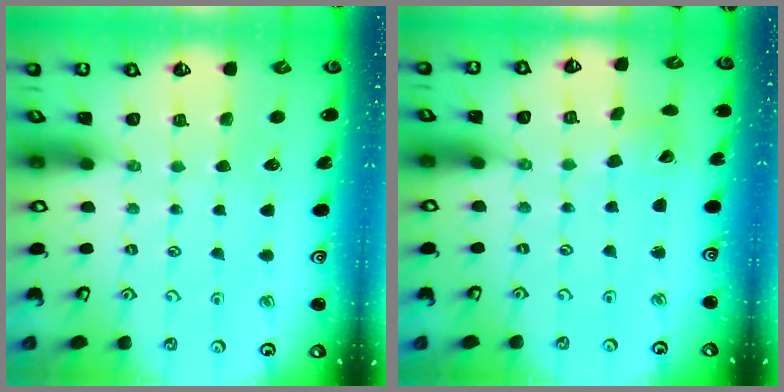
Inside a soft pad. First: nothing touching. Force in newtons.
{"total": 3.5, "press": 3.5, "slide": 0.4}